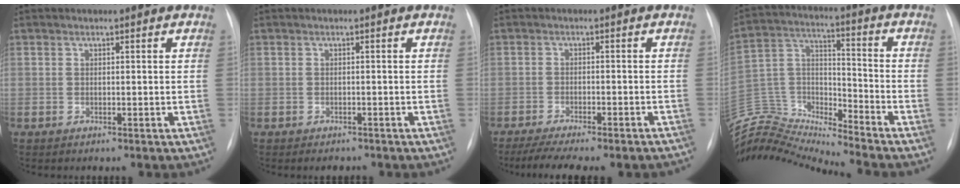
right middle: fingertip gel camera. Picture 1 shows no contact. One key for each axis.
{"total": 1.7, "fx": -1.5, "fy": 0.8, "fz": 0.5, "tx": -0.007, "ty": -0.001, "tz": -0.016}
{"total": 12.4, "fx": -10.8, "fy": 1.5, "fz": 5.8, "tx": -0.078, "ty": -0.005, "tz": -0.147}
{"total": 17.1, "fx": -16.9, "fy": -0.1, "fz": 2.7, "tx": -0.051, "ty": 0.050, "tz": -0.308}